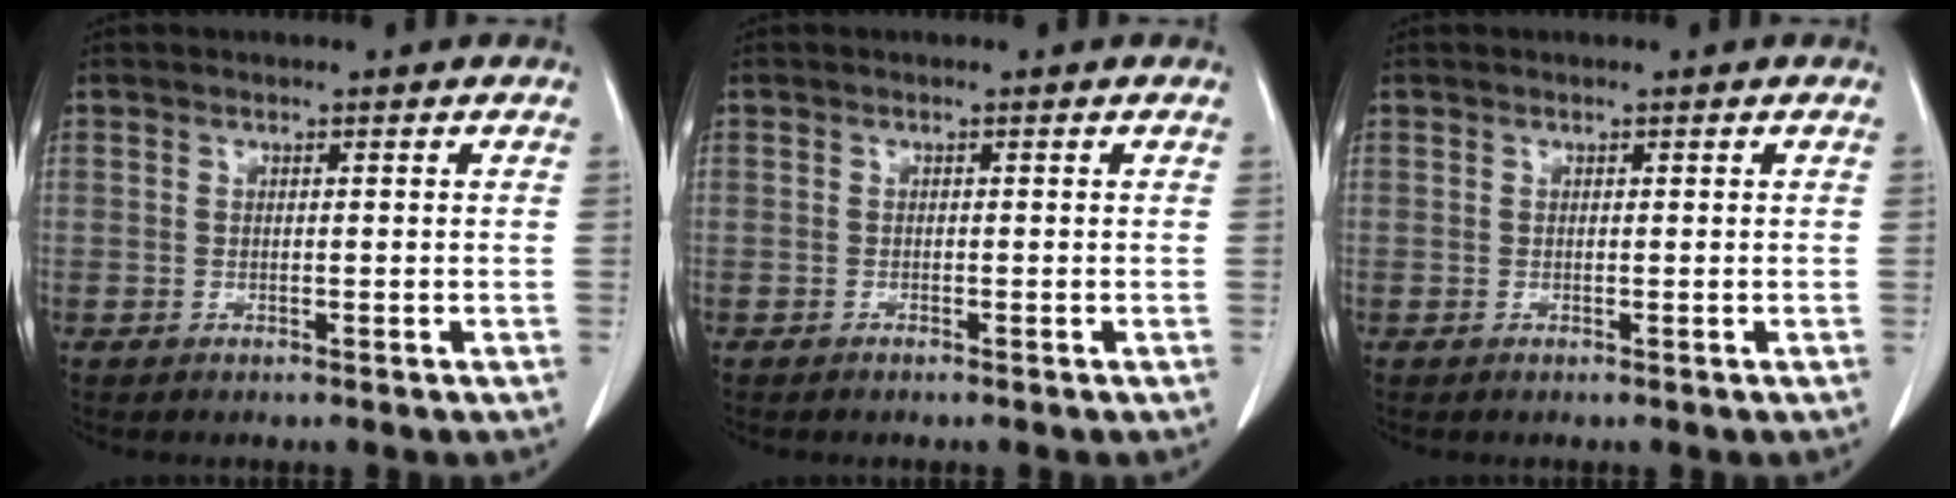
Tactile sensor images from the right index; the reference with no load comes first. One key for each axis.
{"total": 0.0}
{"total": 0.0}